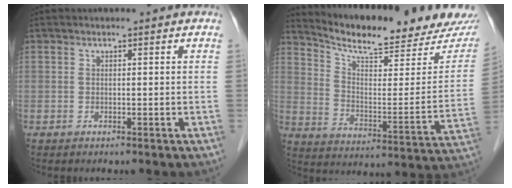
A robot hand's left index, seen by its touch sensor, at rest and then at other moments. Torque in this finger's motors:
{"motor_torque": [0.27, -0.44, 0.14, 0.04]}